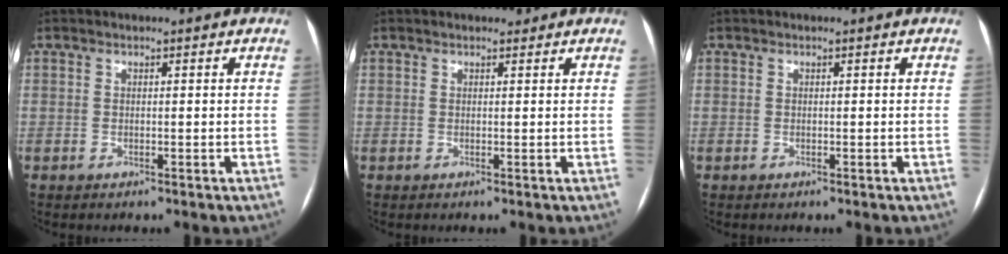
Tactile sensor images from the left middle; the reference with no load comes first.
{"total": 1.3, "force": [1.0, 0.6, 0.5], "torque": [-0.011, 0.009, 0.012]}
{"total": 0.0}